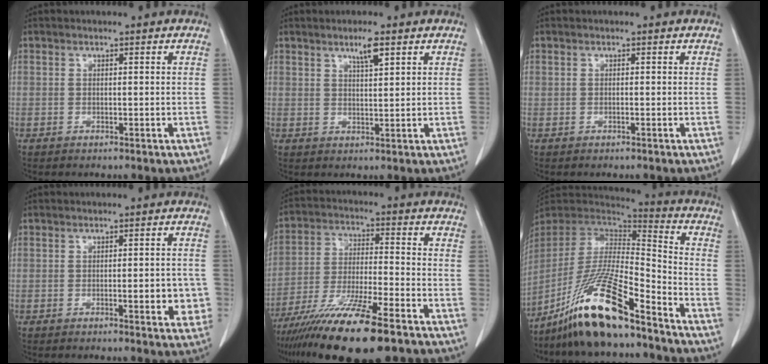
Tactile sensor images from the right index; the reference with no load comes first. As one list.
[{"total": 3.2, "force": [2.0, 0.3, 2.5], "torque": [-0.047, -0.001, 0.035]}, {"total": 0.0}, {"total": 5.3, "force": [-1.2, 1.5, 5.0], "torque": [-0.054, 0.000, -0.014]}, {"total": 16.4, "force": [-11.3, 1.7, 11.8], "torque": [-0.219, -0.043, -0.199]}, {"total": 18.3, "force": [-13.3, 1.8, 12.4], "torque": [-0.261, -0.023, -0.249]}]